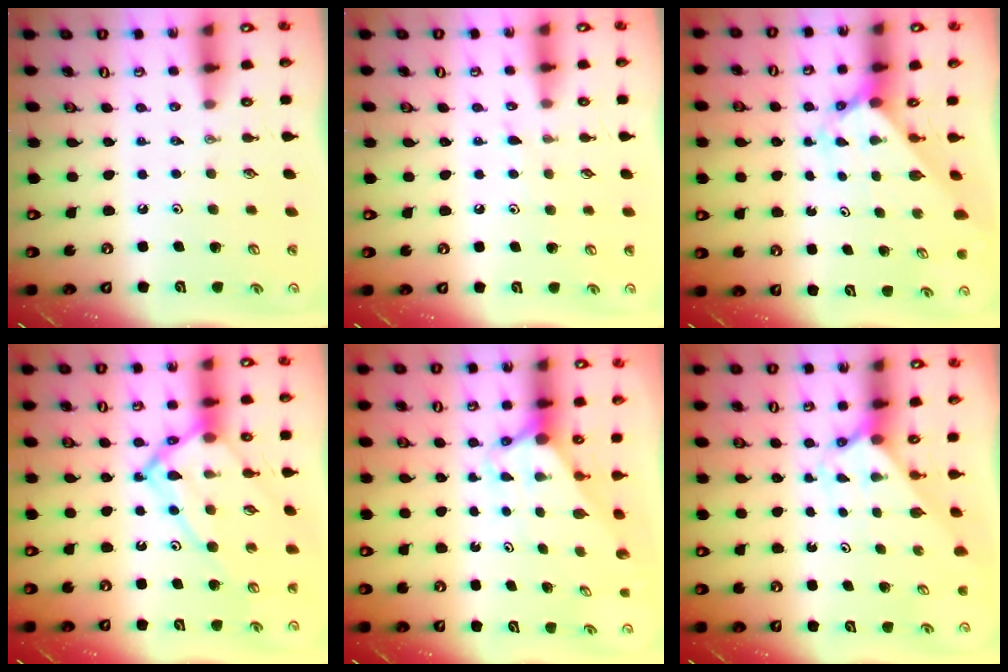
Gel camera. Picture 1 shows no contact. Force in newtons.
{"total": 6.1, "press": 6.0, "slide": 0.6}
{"total": 2.4, "press": 2.4, "slide": 0.3}
{"total": 14.9, "press": 14.8, "slide": 1.3}
{"total": 2.7, "press": 2.7, "slide": 0.0}
{"total": 2.1, "press": 2.1, "slide": 0.1}